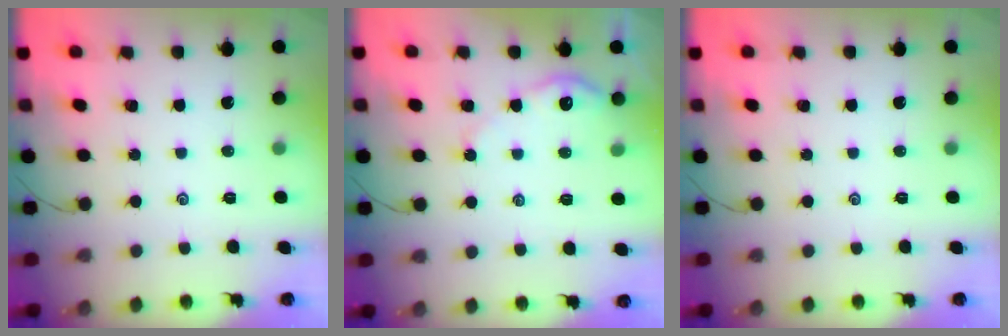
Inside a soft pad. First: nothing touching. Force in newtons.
{"total": 4.6, "press": 4.6, "slide": 0.4}
{"total": 0.0}